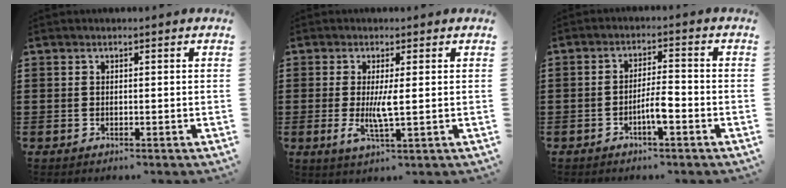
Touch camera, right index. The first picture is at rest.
{"total": 4.5, "force": [0.0, 0.4, 4.5], "torque": [-0.095, -0.011, -0.006]}
{"total": 4.4, "force": [-1.8, 0.9, 3.9], "torque": [-0.073, 0.004, -0.035]}